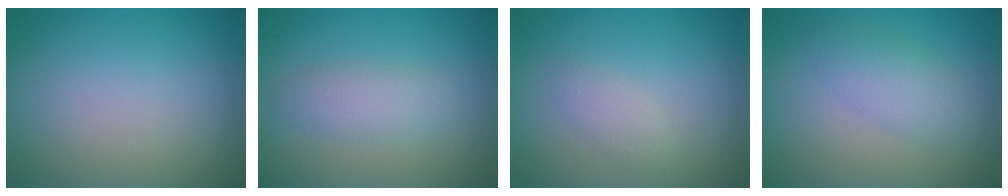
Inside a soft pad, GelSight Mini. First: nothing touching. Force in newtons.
{"total": 2.4, "press": 2.4, "slide": 0.0}
{"total": 1.4, "press": 1.4, "slide": 0.1}
{"total": 2.8, "press": 2.8, "slide": 0.1}